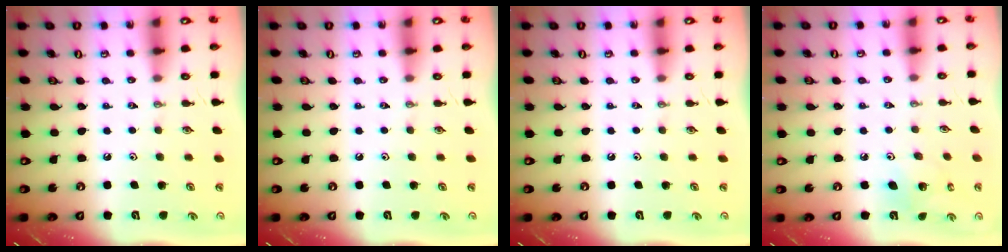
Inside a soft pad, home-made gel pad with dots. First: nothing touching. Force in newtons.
{"total": 0.0}
{"total": 0.0}
{"total": 5.5, "press": 5.5, "slide": 0.3}